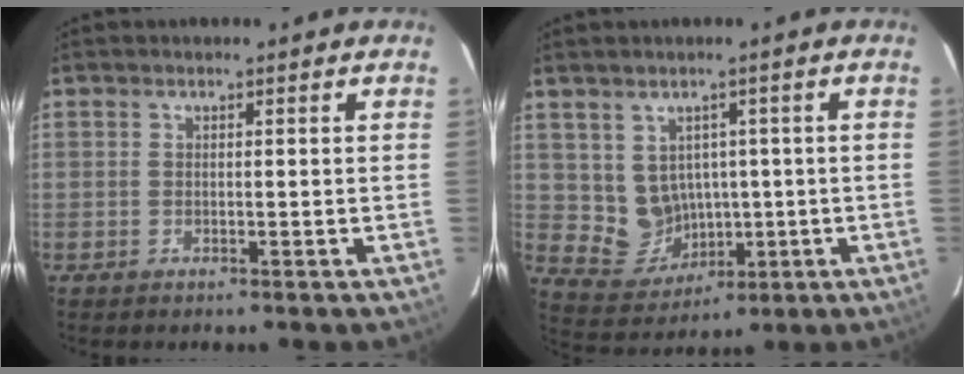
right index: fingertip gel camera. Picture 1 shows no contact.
{"total": 6.8, "force": [0.7, 6.2, 2.6], "torque": [-0.048, 0.011, 0.035]}